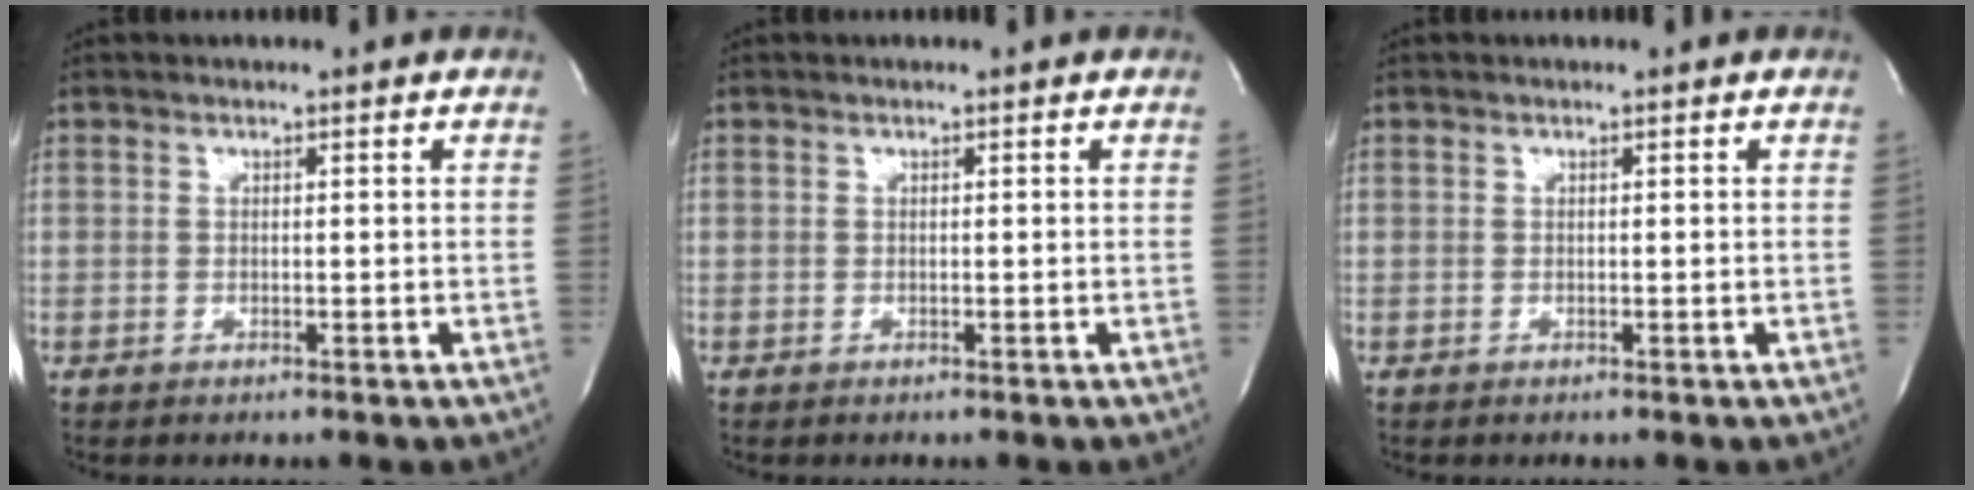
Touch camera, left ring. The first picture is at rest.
{"total": 0.0}
{"total": 0.0}